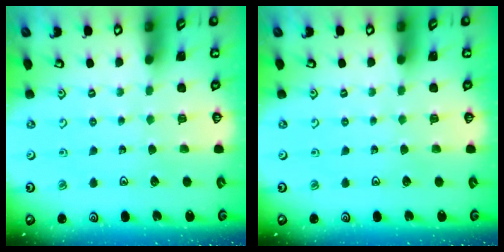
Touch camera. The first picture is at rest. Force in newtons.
{"total": 0.0}